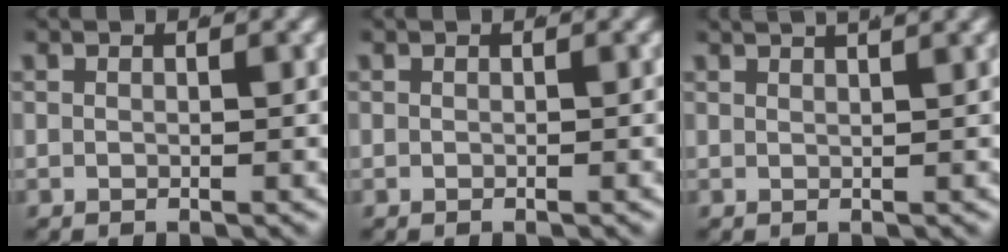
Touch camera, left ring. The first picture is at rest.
{"total": 0.0}
{"total": 3.2, "force": [2.6, 0.7, 1.7], "torque": [-0.020, 0.010, 0.041]}